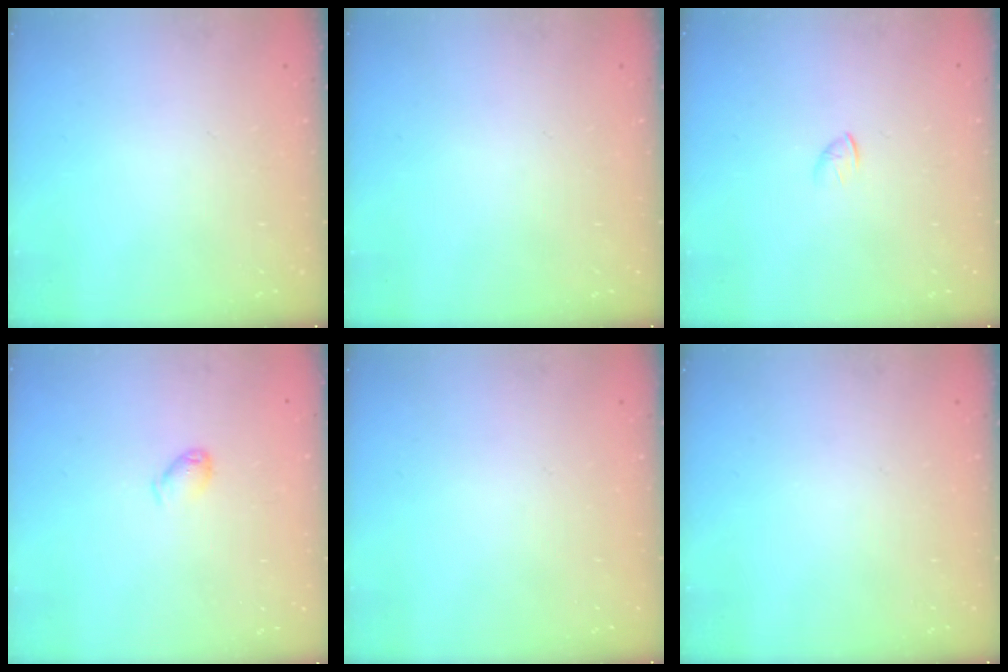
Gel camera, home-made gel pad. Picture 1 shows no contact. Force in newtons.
{"total": 0.0}
{"total": 1.3, "press": 1.2, "slide": 0.4}
{"total": 3.6, "press": 3.5, "slide": 0.6}
{"total": 0.0}
{"total": 0.0}